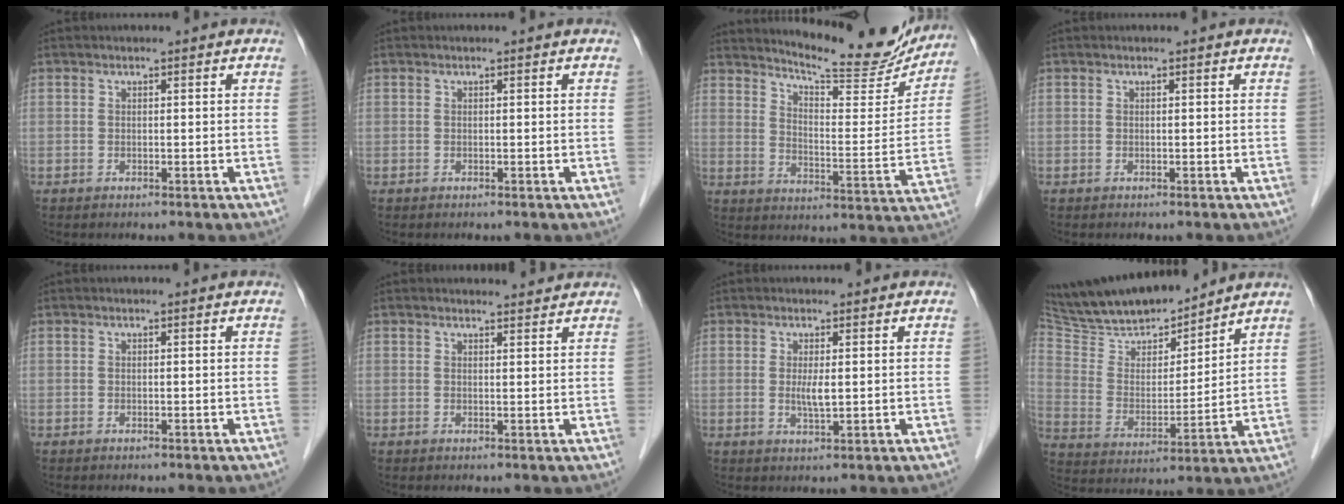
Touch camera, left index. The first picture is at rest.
{"total": 0.0}
{"total": 17.6, "force": [16.5, 2.3, 5.8], "torque": [-0.085, -0.053, 0.215]}
{"total": 0.0}
{"total": 0.0}
{"total": 2.6, "force": [2.6, 0.4, 0.1], "torque": [-0.007, 0.001, 0.031]}
{"total": 2.3, "force": [0.3, 0.4, 2.2], "torque": [-0.047, -0.005, 0.007]}
{"total": 18.3, "force": [16.6, 3.3, 6.9], "torque": [-0.126, 0.008, 0.296]}